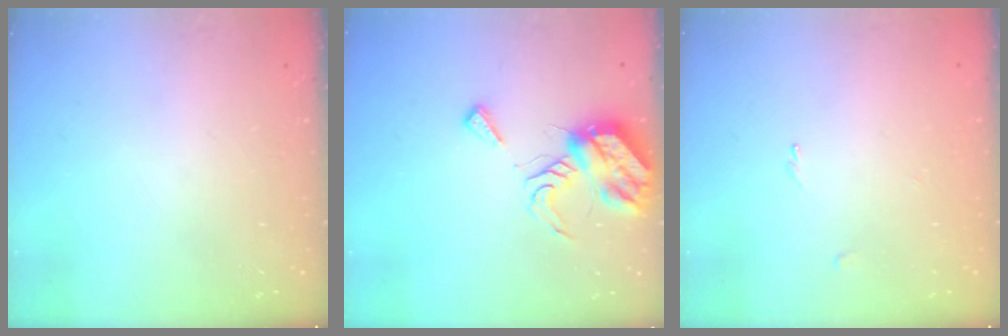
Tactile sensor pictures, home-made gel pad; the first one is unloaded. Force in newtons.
{"total": 9.7, "press": 9.7, "slide": 1.1}
{"total": 0.0}